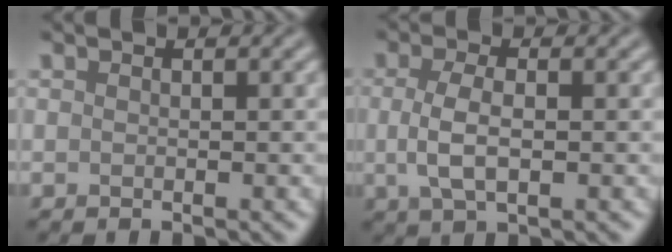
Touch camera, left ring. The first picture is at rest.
{"total": 3.6, "force": [-0.1, 1.5, 3.2], "torque": [-0.073, -0.002, -0.003]}